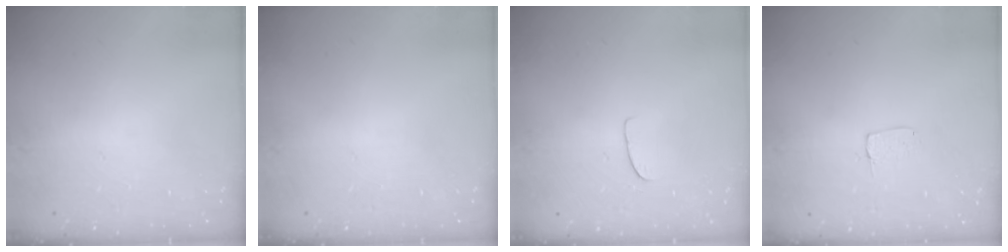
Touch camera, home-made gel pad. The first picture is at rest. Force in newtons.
{"total": 0.0}
{"total": 5.4, "press": 5.4, "slide": 0.3}
{"total": 3.2, "press": 3.2, "slide": 0.1}